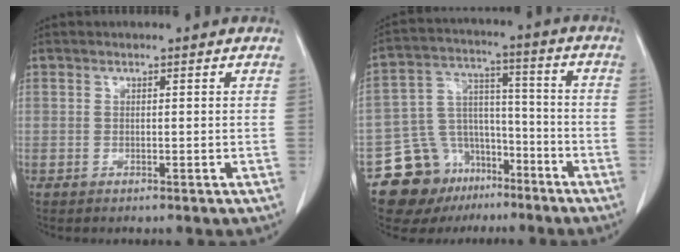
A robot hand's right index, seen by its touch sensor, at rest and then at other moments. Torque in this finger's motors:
{"motor_torque": [-0.15, -0.08, -0.65, -0.21]}